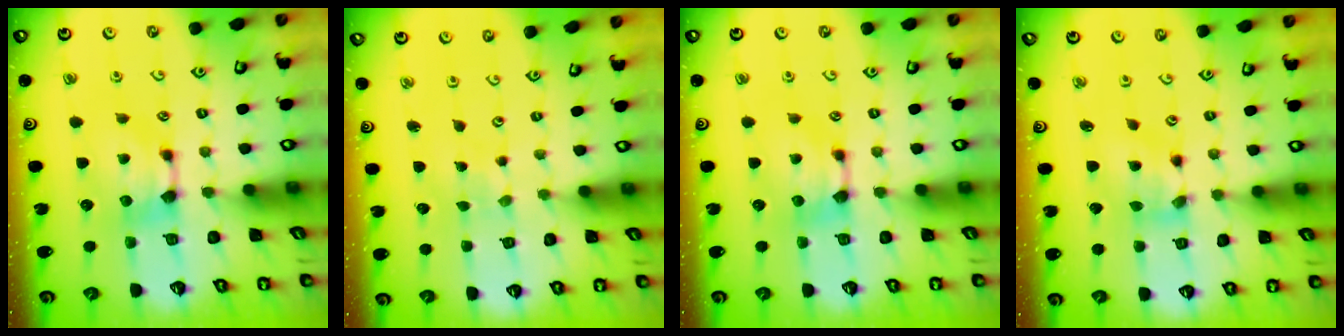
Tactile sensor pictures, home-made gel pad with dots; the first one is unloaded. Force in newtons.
{"total": 5.9, "press": 5.9, "slide": 0.2}
{"total": 0.0}
{"total": 2.4, "press": 1.6, "slide": 1.7}